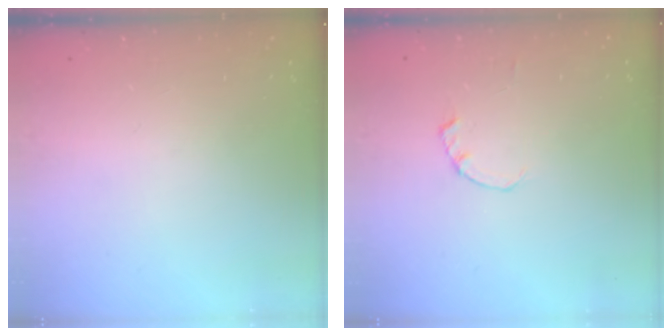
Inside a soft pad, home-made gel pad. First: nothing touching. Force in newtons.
{"total": 0.0}